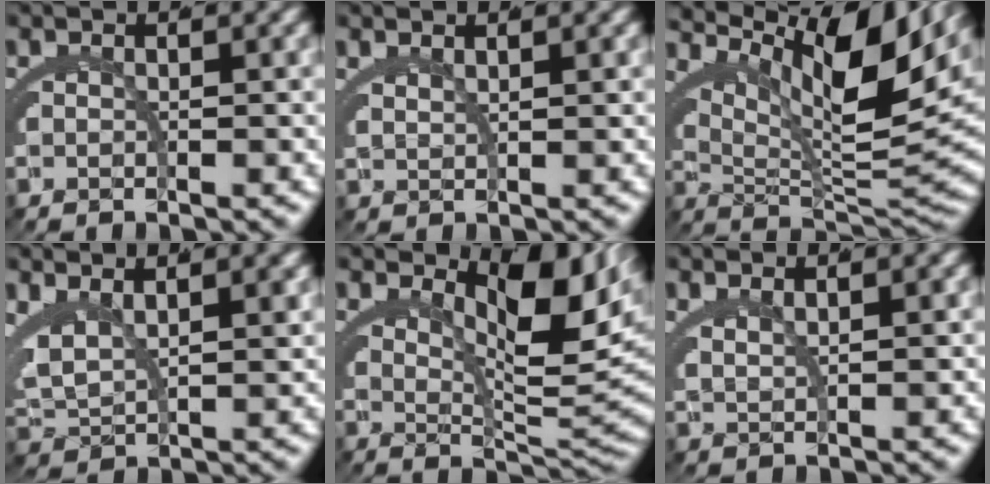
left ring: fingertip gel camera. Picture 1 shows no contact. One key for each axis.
{"total": 1.7, "fx": 1.5, "fy": -0.6, "fz": 0.4, "tx": -0.007, "ty": -0.004, "tz": 0.038}
{"total": 15.4, "fx": 7.4, "fy": 6.0, "fz": 12.1, "tx": -0.162, "ty": 0.039, "tz": 0.102}
{"total": 5.2, "fx": 1.6, "fy": 3.7, "fz": 3.3, "tx": -0.094, "ty": -0.020, "tz": 0.038}
{"total": 8.3, "fx": 4.0, "fy": 1.9, "fz": 7.0, "tx": -0.084, "ty": 0.001, "tz": 0.067}
{"total": 1.8, "fx": 1.6, "fy": -0.4, "fz": 0.7, "tx": -0.015, "ty": -0.006, "tz": 0.041}